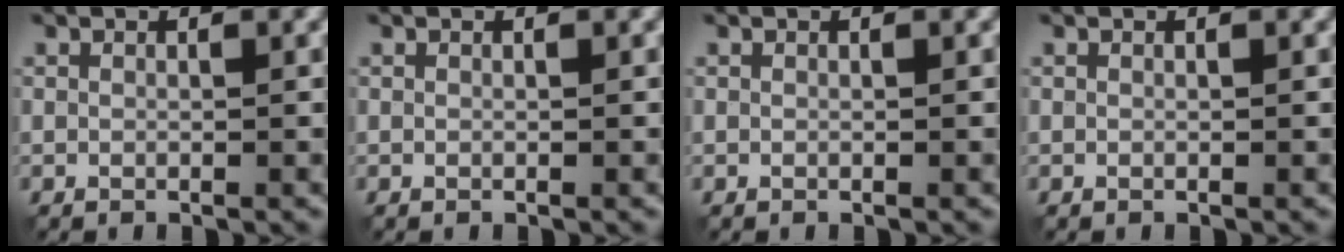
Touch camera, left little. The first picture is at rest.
{"total": 0.0}
{"total": 0.0}
{"total": 0.0}